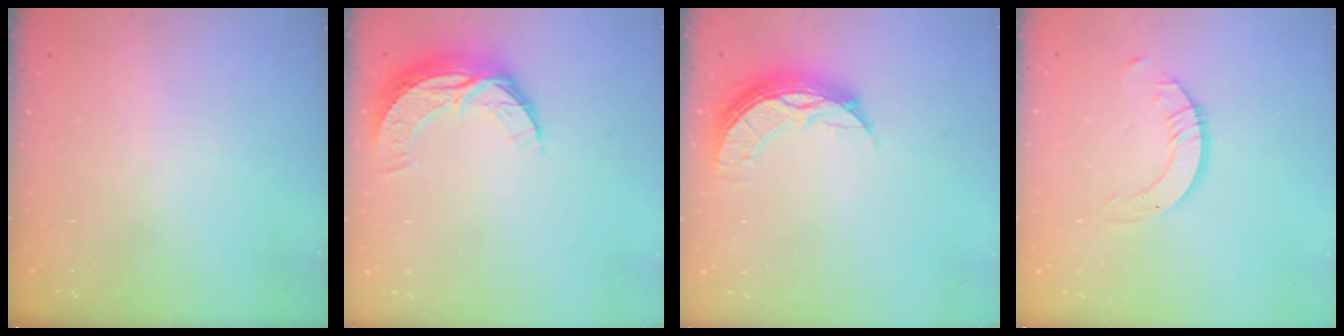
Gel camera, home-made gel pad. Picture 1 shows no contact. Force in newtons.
{"total": 8.9, "press": 8.9, "slide": 0.6}
{"total": 8.4, "press": 8.4, "slide": 0.8}
{"total": 3.3, "press": 3.3, "slide": 0.2}